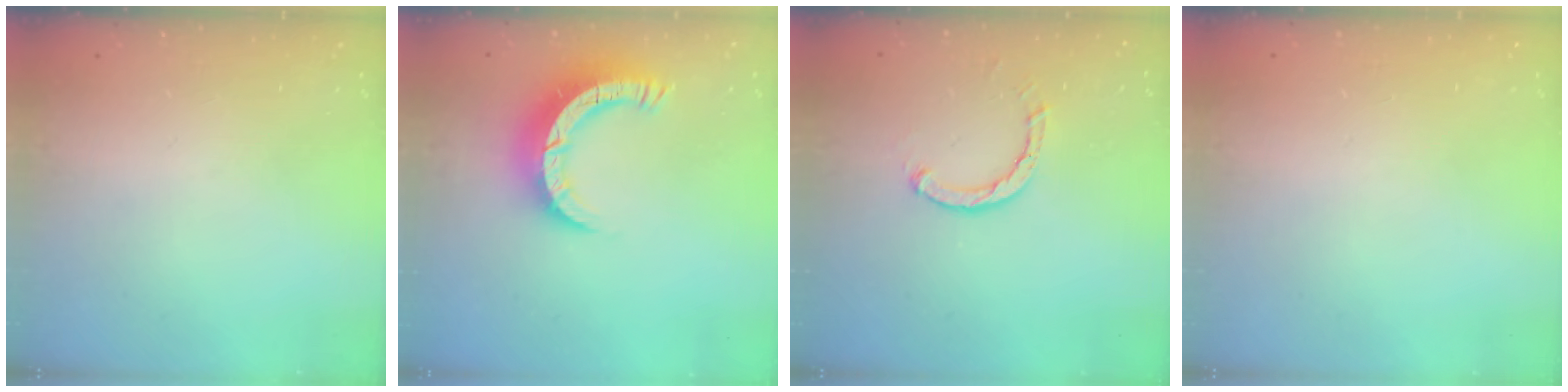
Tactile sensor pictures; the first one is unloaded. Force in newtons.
{"total": 10.6, "press": 10.5, "slide": 1.4}
{"total": 2.6, "press": 2.6, "slide": 0.3}
{"total": 2.6, "press": 2.6, "slide": 0.2}